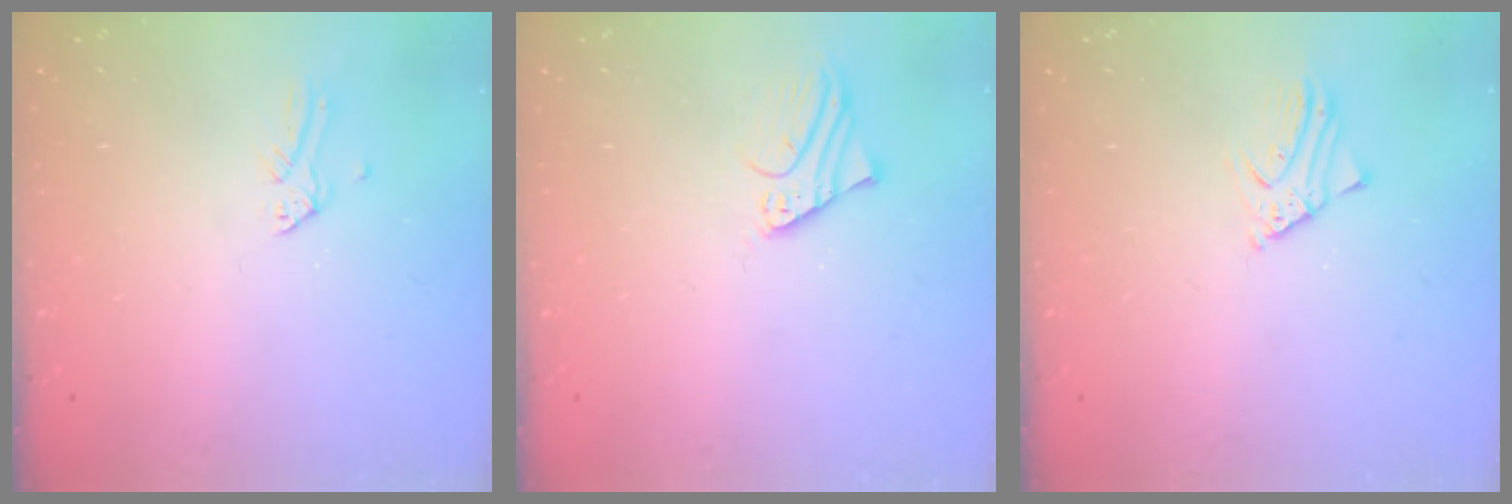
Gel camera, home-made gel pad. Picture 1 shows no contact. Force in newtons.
{"total": 2.2, "press": 2.2, "slide": 0.1}
{"total": 2.4, "press": 2.4, "slide": 0.1}